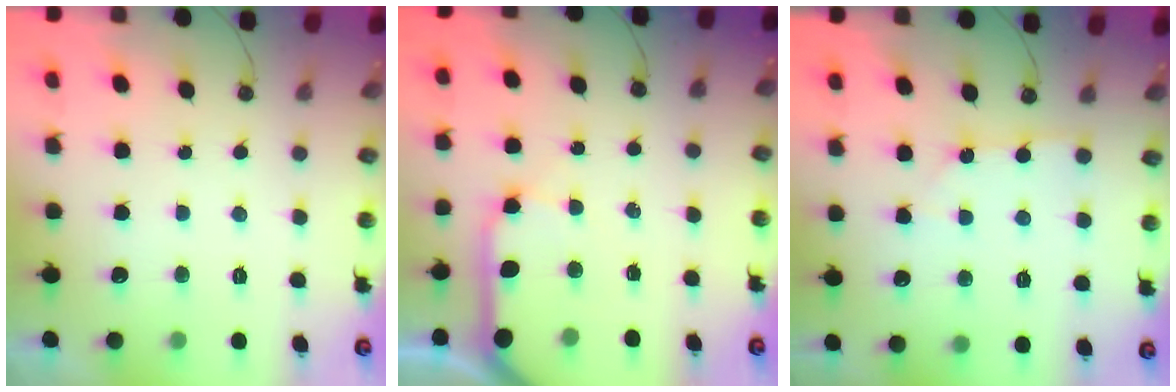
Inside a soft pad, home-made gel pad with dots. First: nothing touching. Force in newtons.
{"total": 10.8, "press": 10.7, "slide": 1.4}
{"total": 2.0, "press": 2.0, "slide": 0.2}